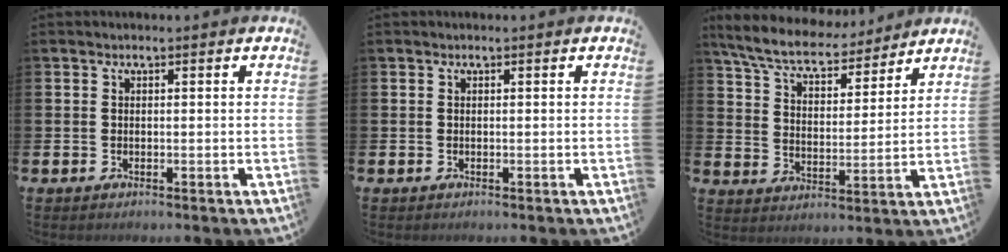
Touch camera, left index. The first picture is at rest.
{"total": 0.0}
{"total": 7.7, "force": [7.1, 1.7, 2.5], "torque": [-0.087, -0.040, 0.126]}